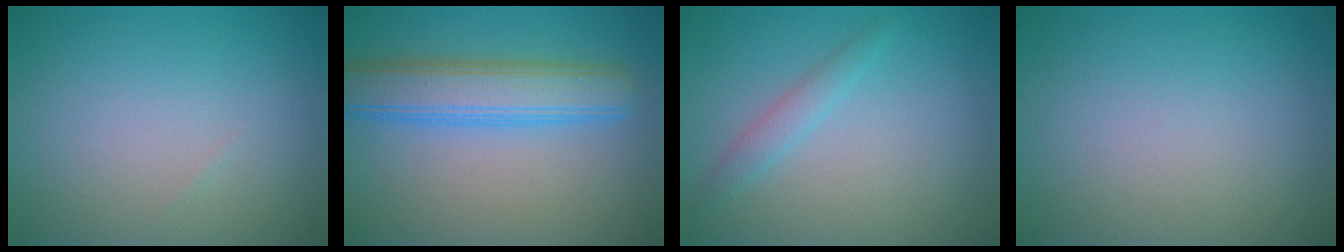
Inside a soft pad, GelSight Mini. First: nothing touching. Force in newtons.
{"total": 5.7, "press": 5.7, "slide": 0.2}
{"total": 1.6, "press": 1.6, "slide": 0.1}
{"total": 0.0}